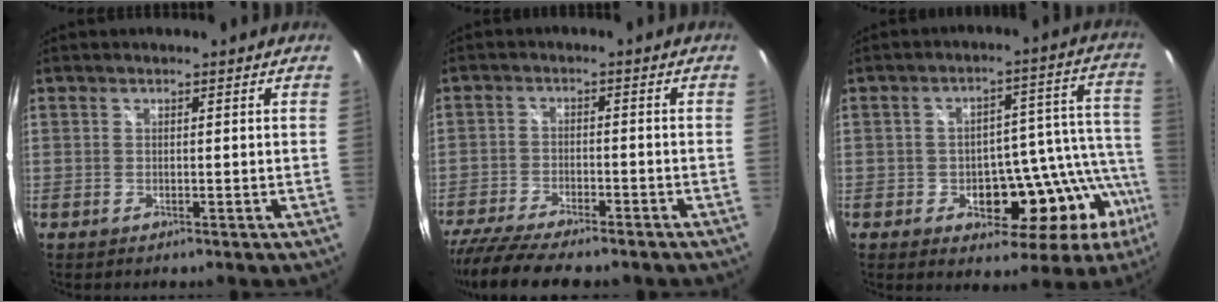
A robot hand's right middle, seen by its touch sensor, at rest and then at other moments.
{"total": 14.1, "force": [-11.8, 3.2, 7.1], "torque": [-0.153, -0.042, -0.192]}
{"total": 17.5, "force": [-7.8, 9.9, 12.2], "torque": [-0.145, 0.011, -0.095]}